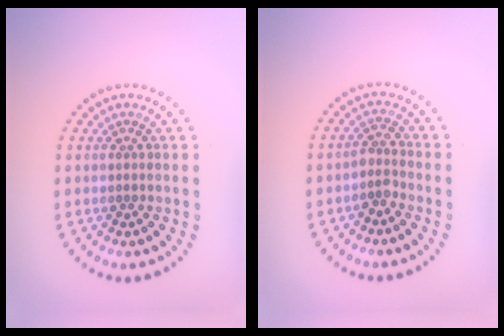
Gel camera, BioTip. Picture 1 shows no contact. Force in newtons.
{"total": 1.7, "press": 1.2, "slide": 1.2}